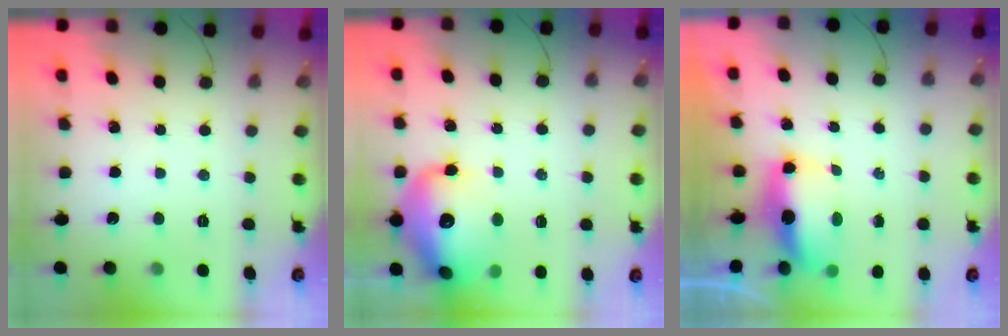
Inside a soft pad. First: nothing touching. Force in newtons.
{"total": 19.7, "press": 19.6, "slide": 2.8}
{"total": 7.0, "press": 6.9, "slide": 1.0}